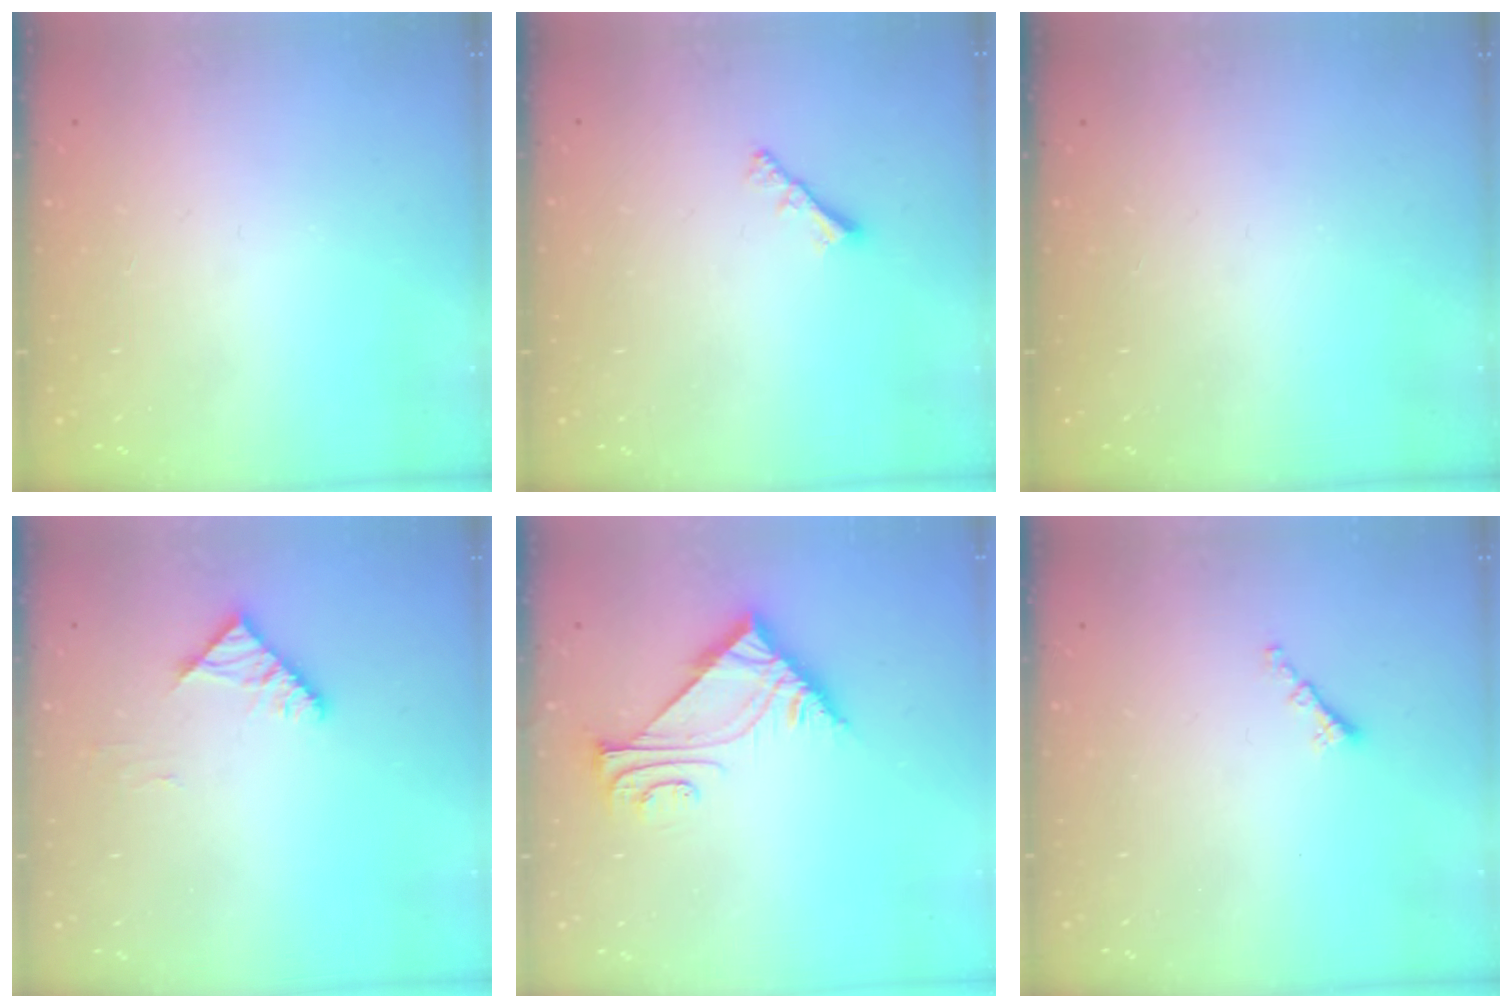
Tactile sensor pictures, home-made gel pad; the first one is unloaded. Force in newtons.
{"total": 2.2, "press": 2.1, "slide": 0.6}
{"total": 0.0}
{"total": 4.5, "press": 4.4, "slide": 0.8}
{"total": 6.0, "press": 6.0, "slide": 0.1}
{"total": 1.3, "press": 1.2, "slide": 0.5}